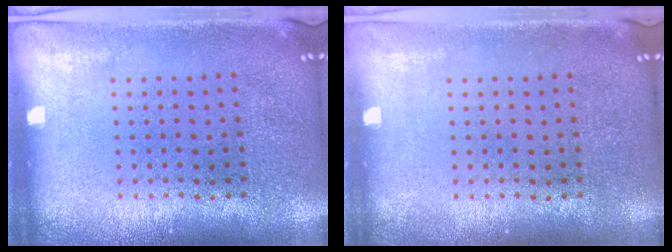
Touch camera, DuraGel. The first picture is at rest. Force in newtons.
{"total": 0.0}